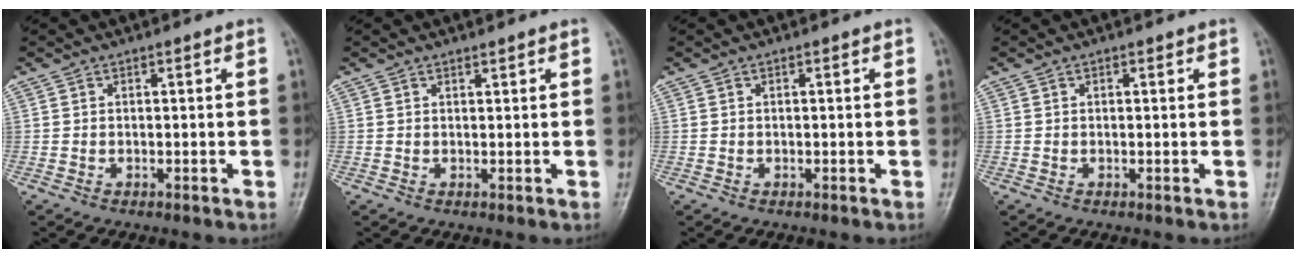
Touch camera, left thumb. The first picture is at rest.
{"total": 0.7, "force": [0.6, 0.2, 0.2], "torque": [-0.006, -0.006, 0.010]}
{"total": 0.0}
{"total": 0.6, "force": [0.3, 0.4, 0.4], "torque": [-0.002, -0.001, 0.001]}